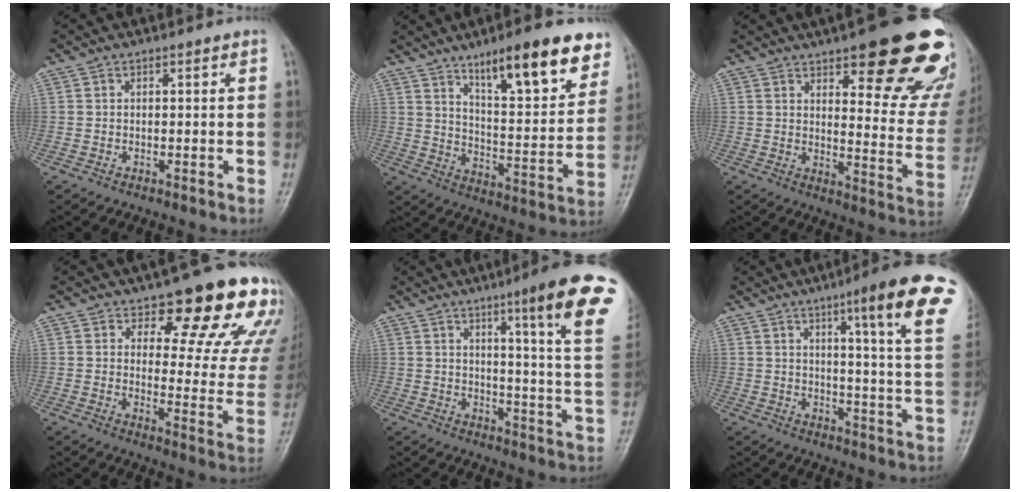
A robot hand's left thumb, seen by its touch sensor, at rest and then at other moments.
{"total": 17.9, "force": [11.5, 4.8, 12.9], "torque": [-0.146, -0.058, 0.179]}
{"total": 24.2, "force": [14.8, 7.3, 17.6], "torque": [-0.179, -0.069, 0.184]}
{"total": 17.1, "force": [13.2, 6.1, 8.9], "torque": [-0.050, -0.086, 0.149]}
{"total": 17.6, "force": [9.3, 0.9, 14.9], "torque": [-0.177, -0.048, 0.113]}
{"total": 17.6, "force": [9.1, 1.2, 15.0], "torque": [-0.180, -0.041, 0.109]}